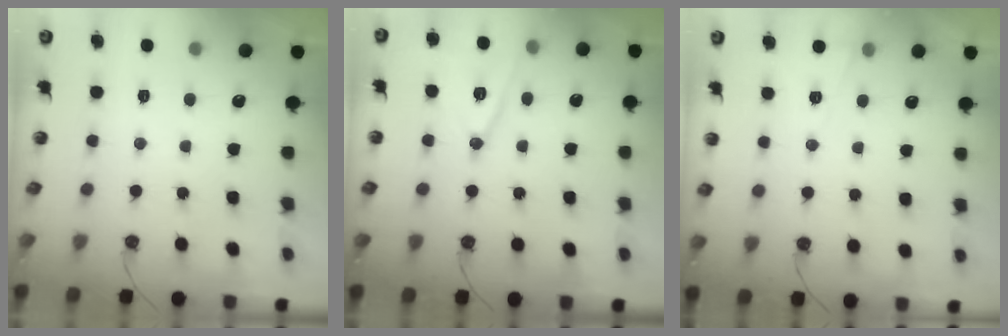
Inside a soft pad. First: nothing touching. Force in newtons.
{"total": 11.8, "press": 11.4, "slide": 3.2}
{"total": 5.2, "press": 2.8, "slide": 4.3}